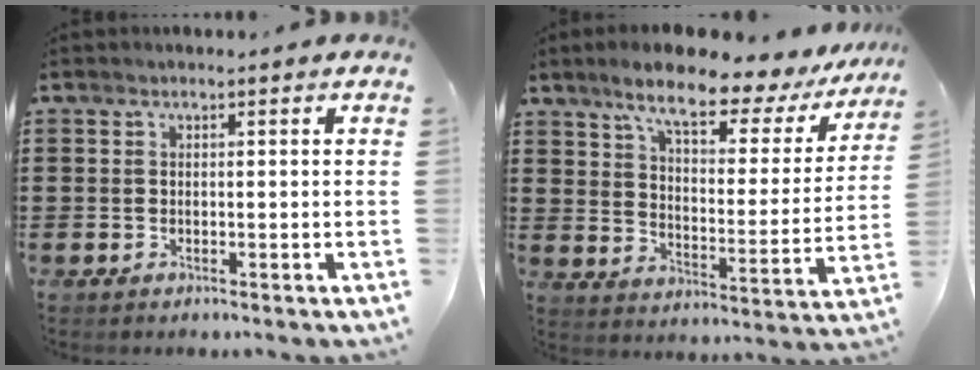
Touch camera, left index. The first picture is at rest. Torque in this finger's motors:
{"motor_torque": [2.14, 0.00, 0.89, 0.21]}